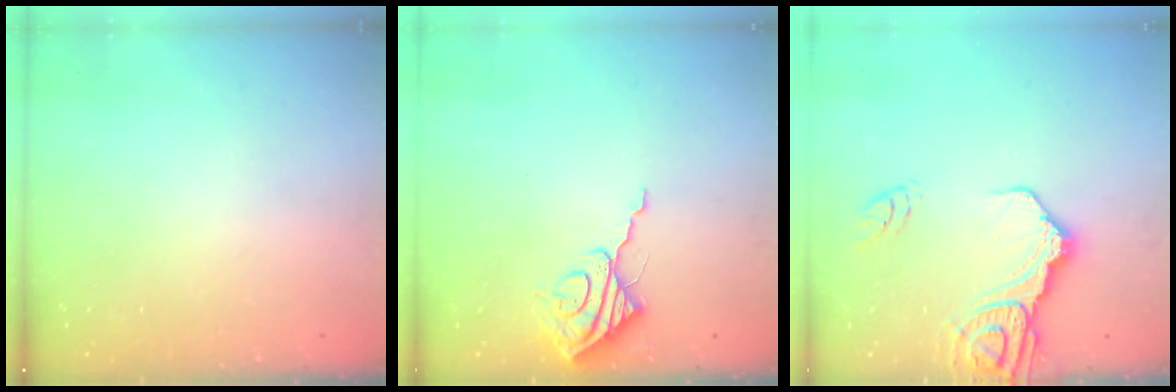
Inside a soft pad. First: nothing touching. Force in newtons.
{"total": 8.8, "press": 8.8, "slide": 0.9}
{"total": 14.8, "press": 14.7, "slide": 1.7}